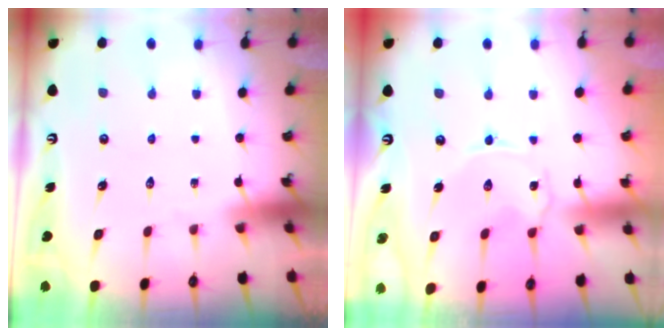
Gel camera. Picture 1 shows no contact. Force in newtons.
{"total": 0.8, "press": 0.8, "slide": 0.1}